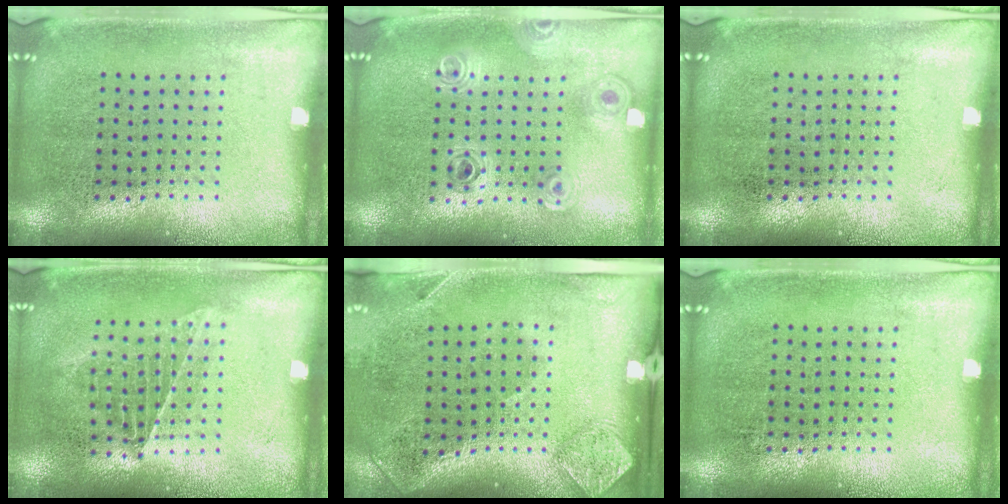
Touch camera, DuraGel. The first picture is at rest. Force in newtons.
{"total": 0.9, "press": 0.9, "slide": 0.2}
{"total": 0.0}
{"total": 0.9, "press": 0.9, "slide": 0.1}
{"total": 1.9, "press": 1.1, "slide": 1.5}
{"total": 0.0}